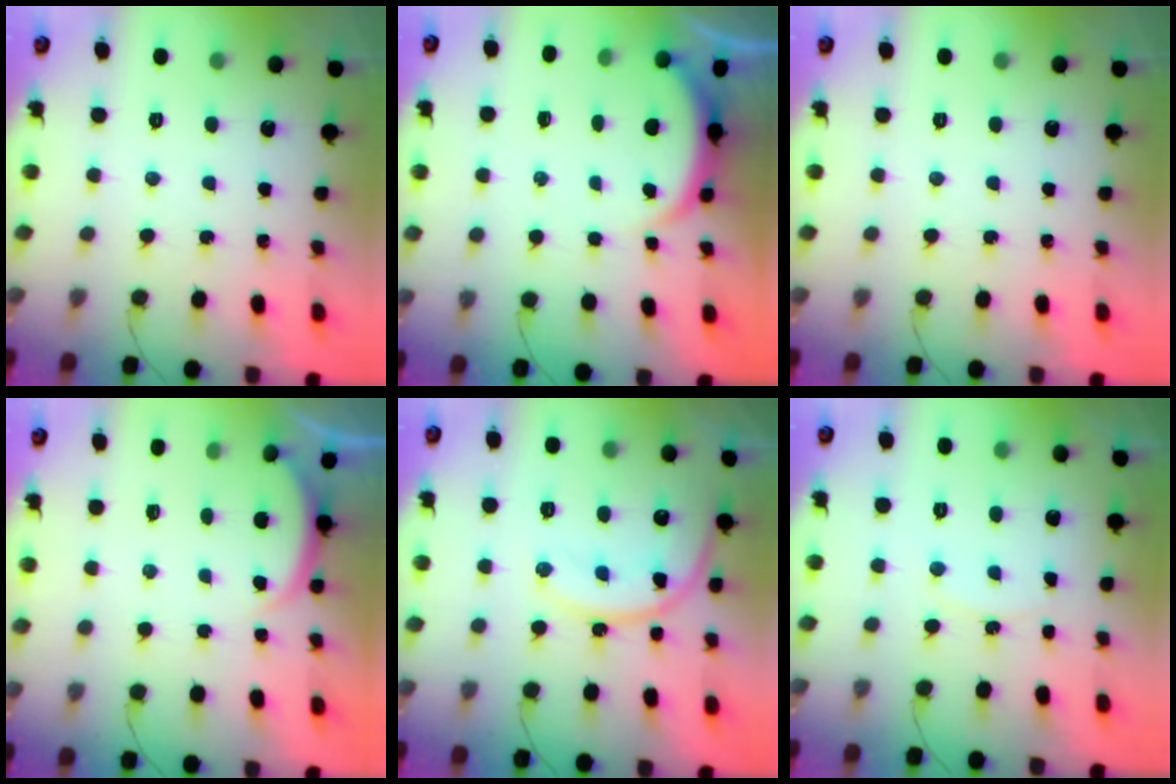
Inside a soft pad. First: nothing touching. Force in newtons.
{"total": 3.7, "press": 3.7, "slide": 0.3}
{"total": 0.0}
{"total": 1.9, "press": 1.9, "slide": 0.5}
{"total": 15.2, "press": 15.1, "slide": 1.5}
{"total": 6.9, "press": 6.9, "slide": 0.9}